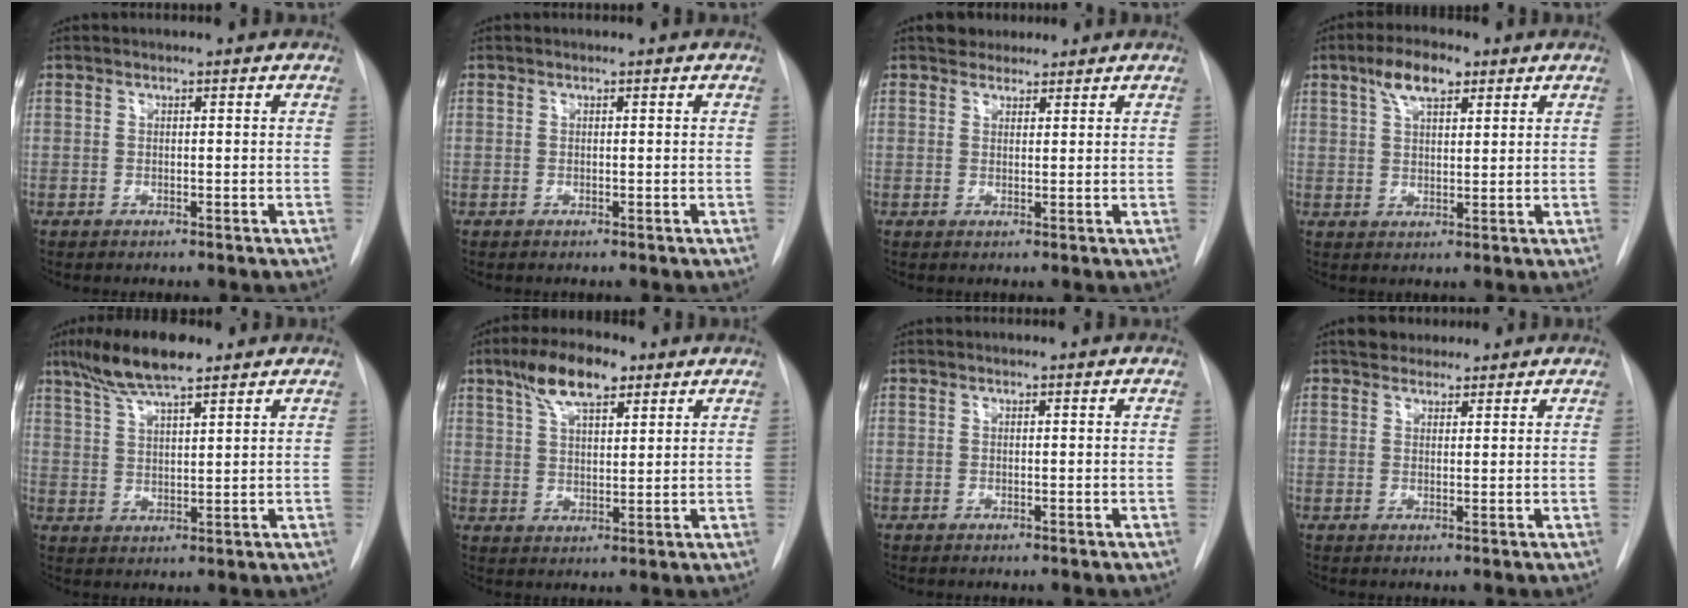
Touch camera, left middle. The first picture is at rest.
{"total": 0.0}
{"total": 3.0, "force": [2.5, 1.6, 0.4], "torque": [-0.004, 0.009, 0.038]}
{"total": 6.1, "force": [3.6, 2.3, 4.4], "torque": [-0.086, 0.014, 0.063]}
{"total": 9.2, "force": [6.8, 1.4, 6.0], "torque": [-0.119, 0.013, 0.124]}
{"total": 8.8, "force": [5.5, 3.0, 6.2], "torque": [-0.120, 0.016, 0.100]}
{"total": 0.0}
{"total": 3.9, "force": [3.3, 1.9, 0.9], "torque": [-0.007, 0.015, 0.051]}